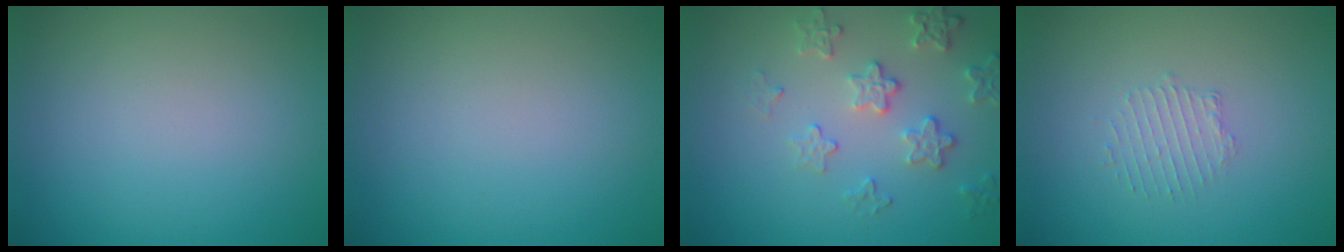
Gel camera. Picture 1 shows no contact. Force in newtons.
{"total": 0.0}
{"total": 3.2, "press": 3.0, "slide": 0.9}
{"total": 1.3, "press": 0.7, "slide": 1.1}